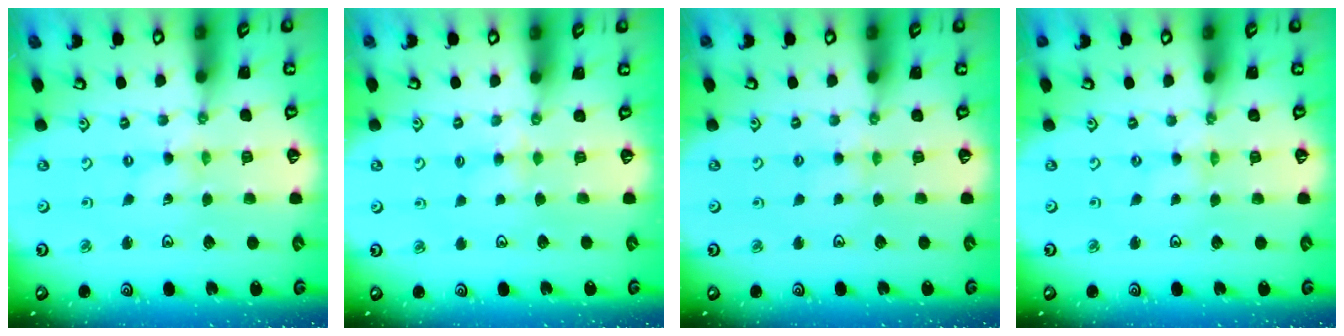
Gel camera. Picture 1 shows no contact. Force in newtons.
{"total": 2.4, "press": 2.4, "slide": 0.4}
{"total": 2.8, "press": 2.8, "slide": 0.4}
{"total": 0.0}